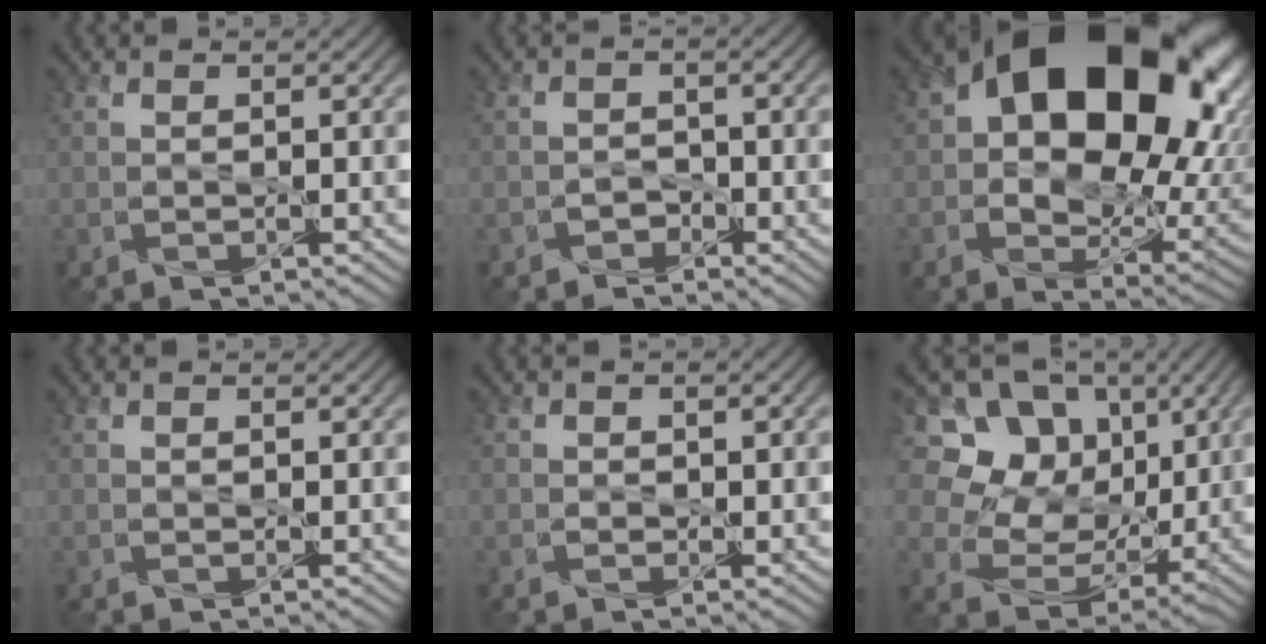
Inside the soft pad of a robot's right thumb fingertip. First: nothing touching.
{"total": 1.6, "force": [-1.4, 0.9, 0.1], "torque": [0.004, 0.007, -0.028]}
{"total": 21.2, "force": [5.9, 13.7, 15.0], "torque": [-0.225, 0.001, 0.125]}
{"total": 0.0}
{"total": 0.7, "force": [-0.4, 0.6, 0.2], "torque": [-0.003, -0.002, -0.011]}
{"total": 14.8, "force": [5.0, 11.3, 8.1], "torque": [-0.220, 0.047, 0.102]}